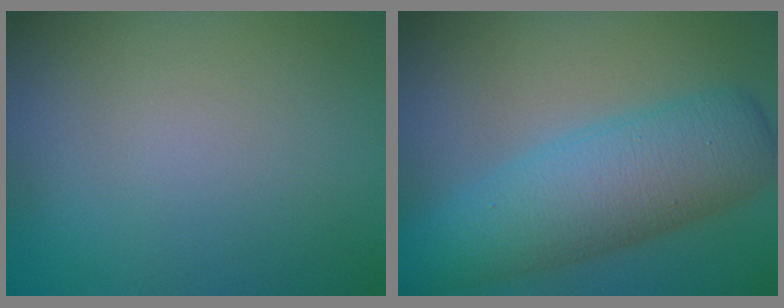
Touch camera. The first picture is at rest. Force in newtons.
{"total": 8.3, "press": 8.2, "slide": 0.1}